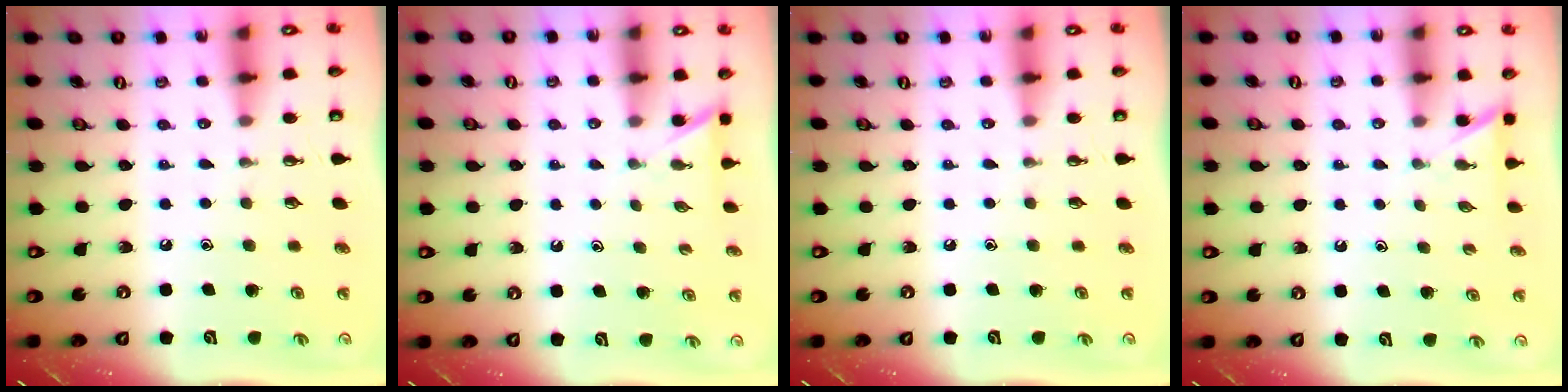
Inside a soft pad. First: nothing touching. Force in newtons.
{"total": 2.3, "press": 2.3, "slide": 0.2}
{"total": 0.0}
{"total": 2.3, "press": 2.3, "slide": 0.2}